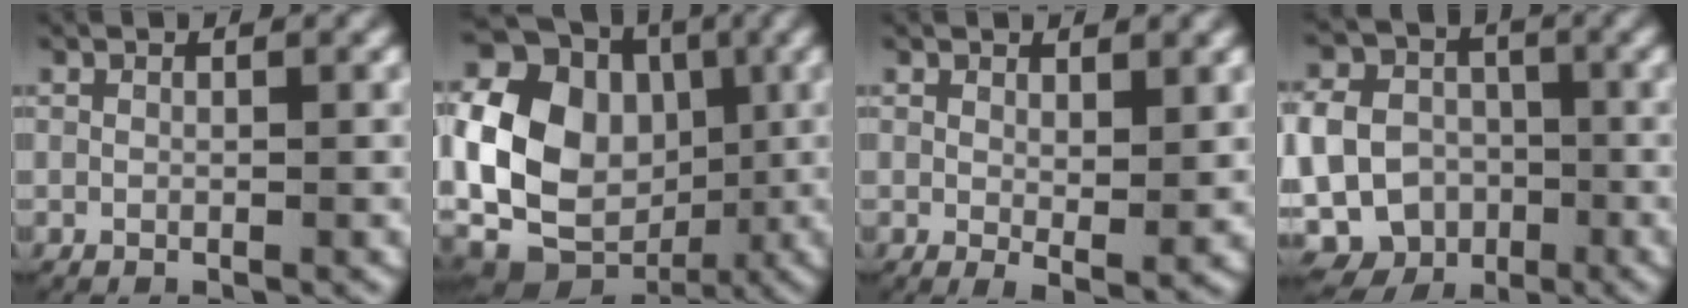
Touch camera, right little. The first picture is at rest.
{"total": 17.5, "force": [-0.3, 15.0, 9.0], "torque": [-0.214, -0.028, -0.005]}
{"total": 2.0, "force": [0.7, 0.6, 1.8], "torque": [-0.027, -0.015, 0.016]}
{"total": 17.8, "force": [-6.0, 16.0, 4.9], "torque": [-0.150, -0.081, -0.102]}